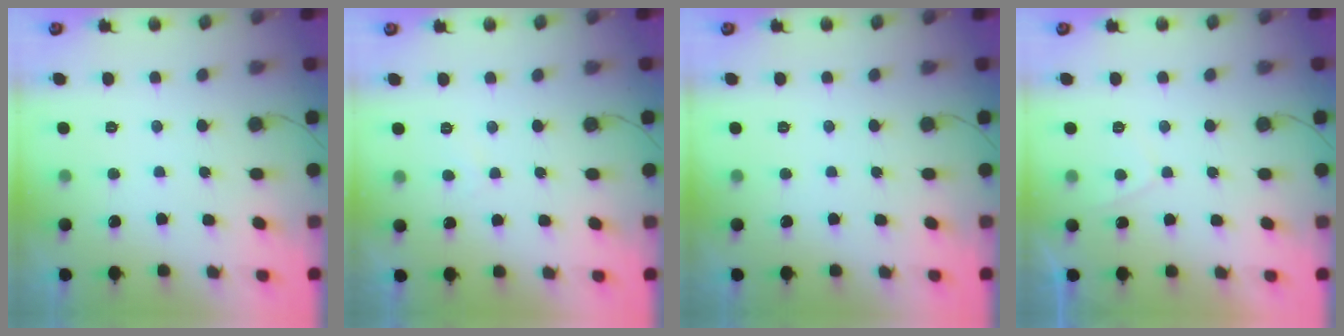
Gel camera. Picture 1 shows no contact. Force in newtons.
{"total": 1.8, "press": 1.8, "slide": 0.3}
{"total": 0.0}
{"total": 2.3, "press": 2.2, "slide": 0.6}